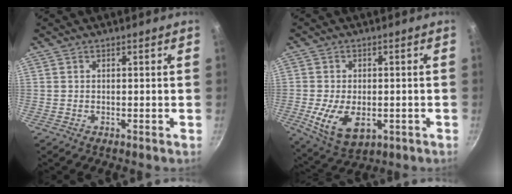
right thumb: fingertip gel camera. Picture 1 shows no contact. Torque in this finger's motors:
{"motor_torque": [-0.34, 0.65, 0.38, 0.16, 0.08]}